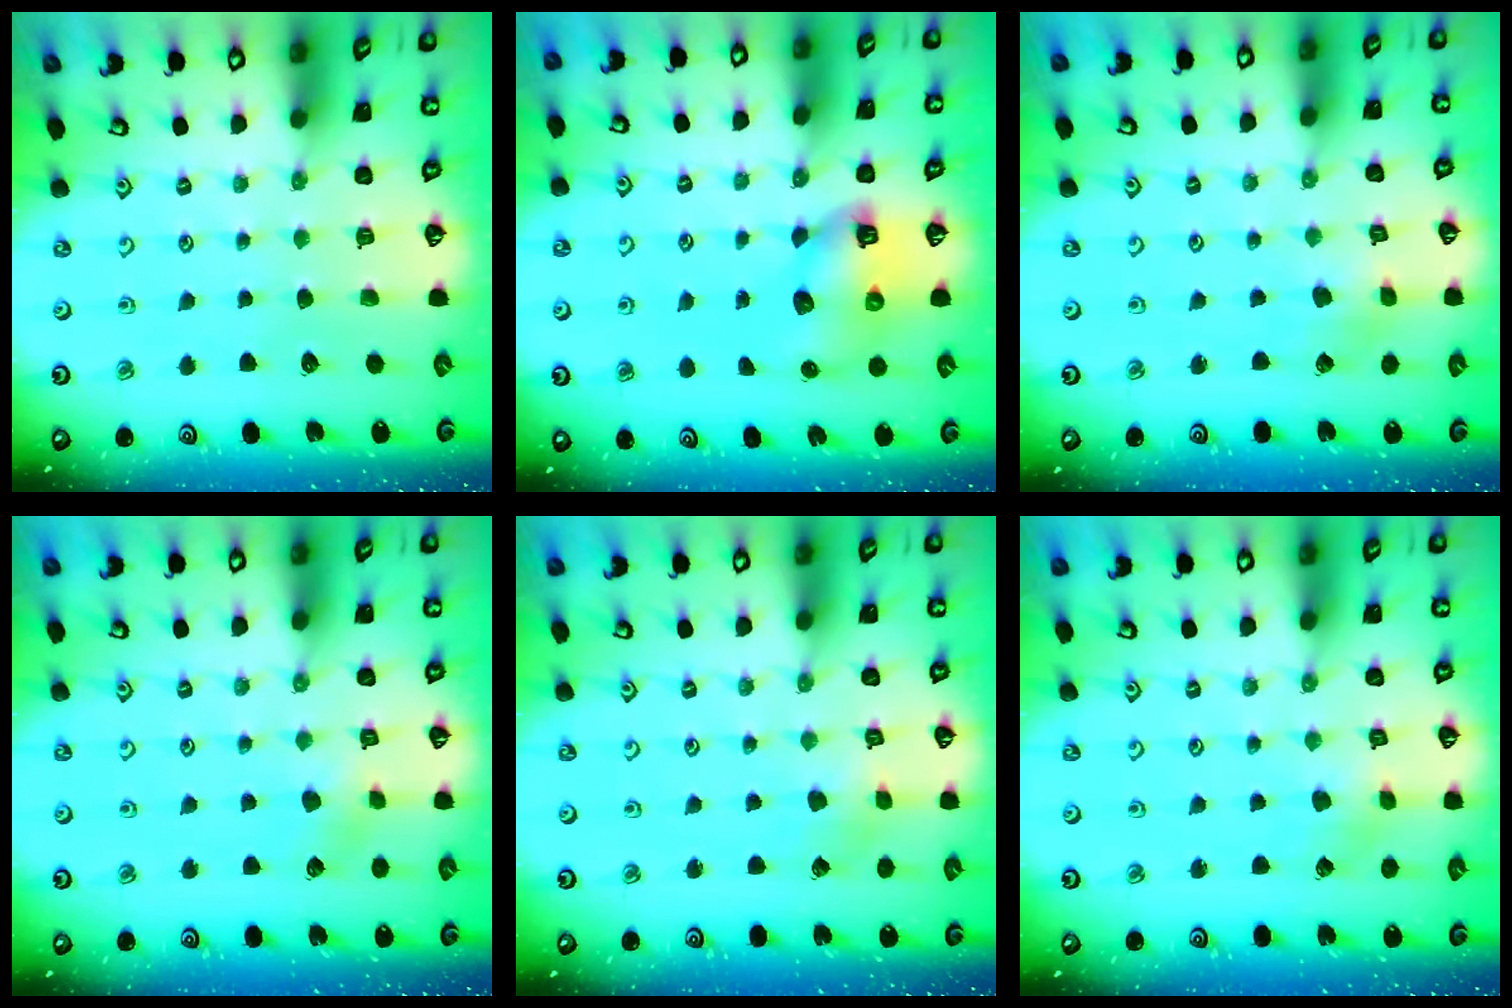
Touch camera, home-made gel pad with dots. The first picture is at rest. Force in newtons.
{"total": 8.9, "press": 8.8, "slide": 1.1}
{"total": 2.8, "press": 2.8, "slide": 0.1}
{"total": 2.9, "press": 2.9, "slide": 0.4}
{"total": 2.0, "press": 1.9, "slide": 0.3}
{"total": 1.9, "press": 1.9, "slide": 0.2}